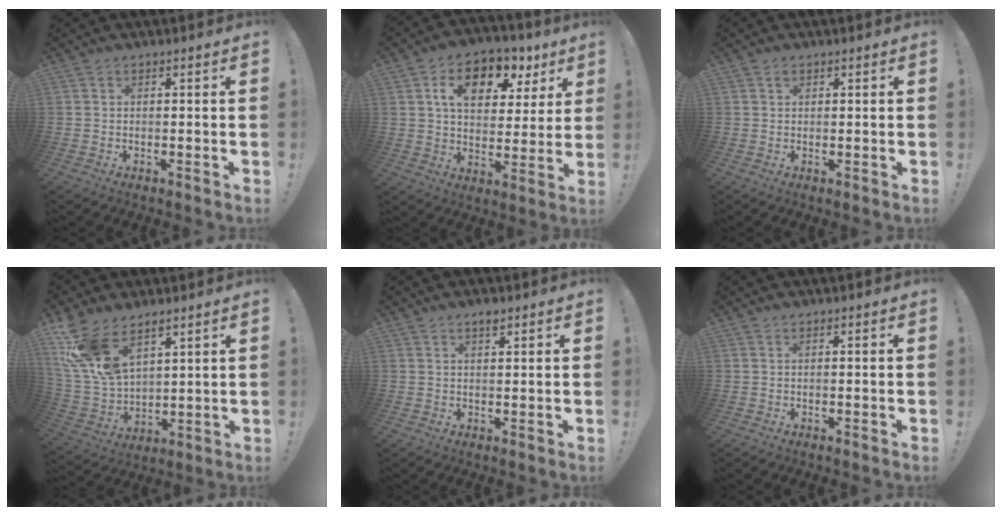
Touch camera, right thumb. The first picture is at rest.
{"total": 13.2, "force": [6.5, 8.1, 8.1], "torque": [-0.127, -0.028, 0.115]}
{"total": 1.0, "force": [0.6, 0.7, 0.4], "torque": [0.005, -0.004, 0.008]}
{"total": 14.7, "force": [9.5, 7.5, 8.4], "torque": [-0.177, -0.056, 0.181]}
{"total": 2.1, "force": [1.6, 0.5, 1.2], "torque": [-0.015, -0.007, 0.026]}
{"total": 0.6, "force": [0.0, -0.3, 0.5], "torque": [-0.004, -0.004, -0.002]}